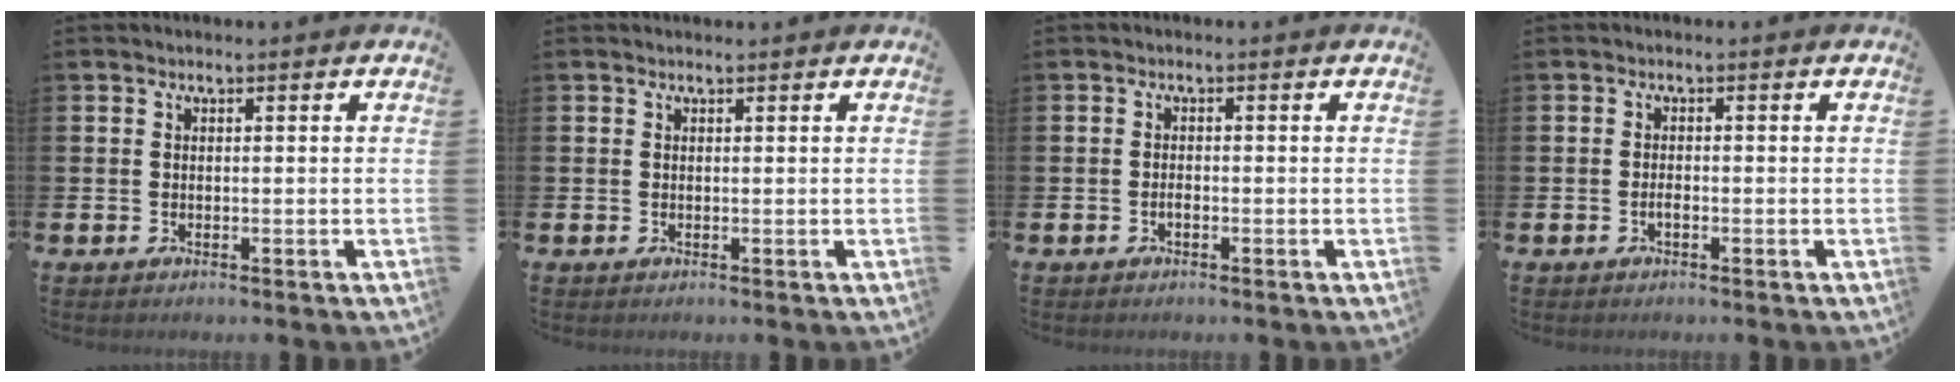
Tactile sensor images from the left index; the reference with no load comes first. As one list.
[{"total": 0.0}, {"total": 0.8, "force": [-0.4, 0.3, 0.6], "torque": [-0.008, -0.004, -0.009]}, {"total": 1.0, "force": [-0.5, 0.3, 0.8], "torque": [-0.020, 0.001, -0.009]}]